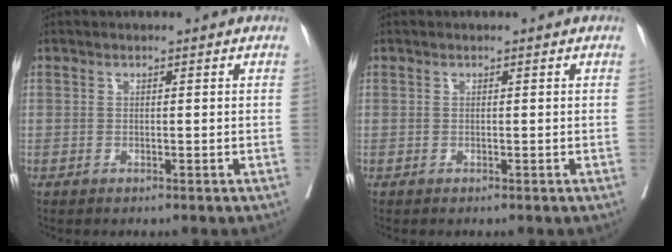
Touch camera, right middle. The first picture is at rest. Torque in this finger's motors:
{"motor_torque": [-1.47, -0.66, -0.16, -0.03]}